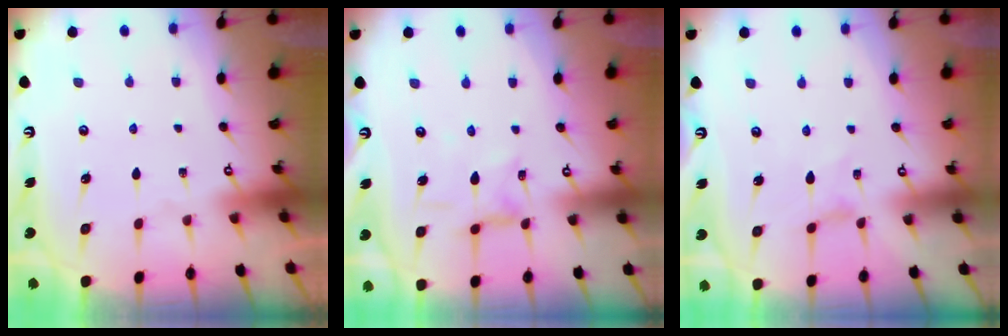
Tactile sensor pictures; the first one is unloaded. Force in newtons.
{"total": 2.0, "press": 2.0, "slide": 0.4}
{"total": 0.0}